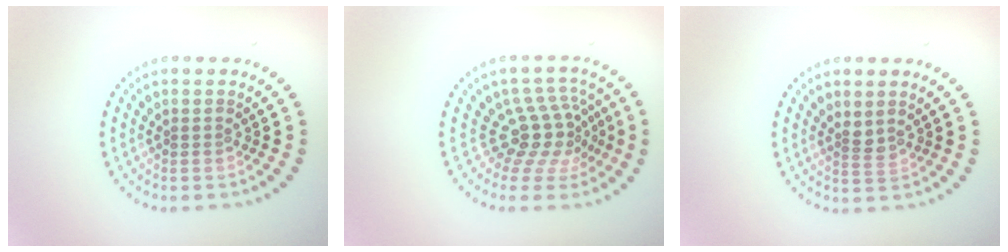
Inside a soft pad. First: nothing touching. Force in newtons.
{"total": 4.1, "press": 2.8, "slide": 3.0}
{"total": 1.6, "press": 1.2, "slide": 1.1}